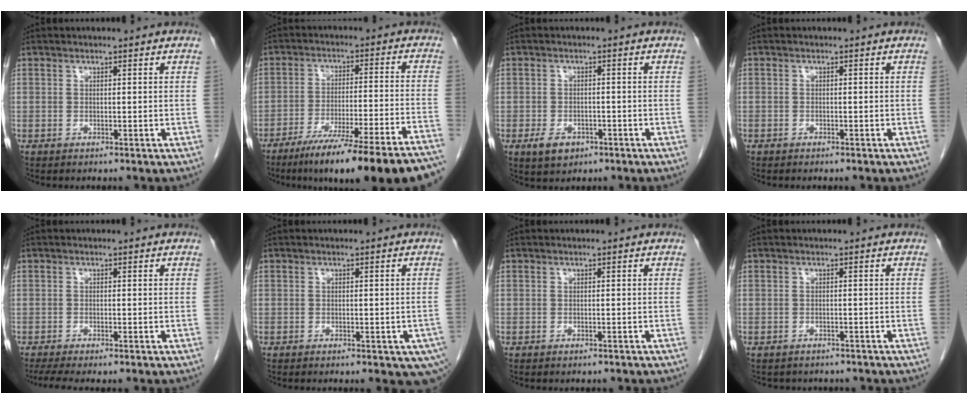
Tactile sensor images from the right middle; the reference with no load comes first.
{"total": 21.2, "force": [-17.3, 0.6, 12.2], "torque": [-0.130, -0.015, -0.260]}
{"total": 3.8, "force": [-2.1, 2.4, 2.1], "torque": [-0.037, -0.001, -0.024]}
{"total": 0.7, "force": [-0.5, 0.4, 0.1], "torque": [-0.006, 0.003, -0.010]}
{"total": 5.2, "force": [-4.1, 0.8, 3.0], "torque": [-0.045, -0.012, -0.065]}
{"total": 6.3, "force": [-3.7, 2.4, 4.5], "torque": [-0.037, -0.007, -0.051]}
{"total": 1.6, "force": [-1.5, 0.5, 0.5], "torque": [-0.013, -0.003, -0.018]}
{"total": 4.8, "force": [-4.2, 2.1, 1.0], "torque": [-0.016, 0.005, -0.045]}